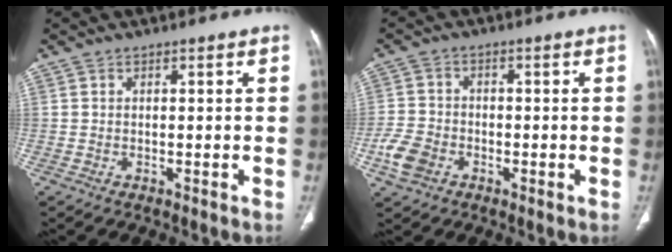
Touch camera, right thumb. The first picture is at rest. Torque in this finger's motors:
{"motor_torque": [3.23, 1.78, 0.28, -0.61, 0.07]}